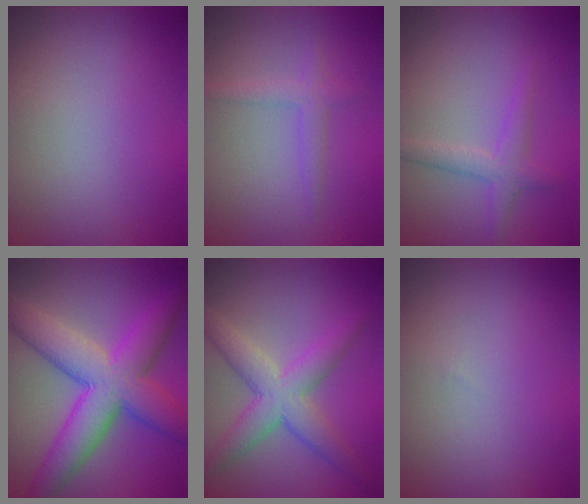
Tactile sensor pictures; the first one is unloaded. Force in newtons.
{"total": 1.8, "press": 1.8, "slide": 0.2}
{"total": 2.3, "press": 2.3, "slide": 0.1}
{"total": 9.2, "press": 9.2, "slide": 0.1}
{"total": 5.0, "press": 5.0, "slide": 0.1}
{"total": 0.0}